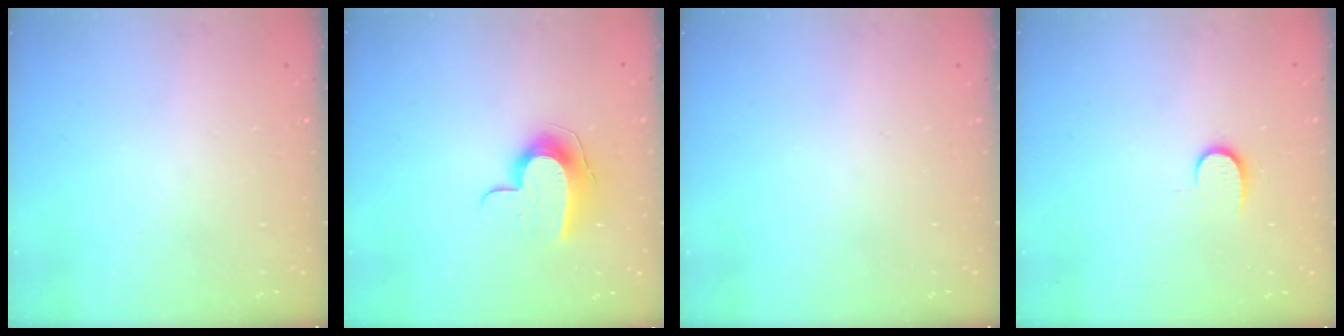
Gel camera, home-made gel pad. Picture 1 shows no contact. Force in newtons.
{"total": 9.6, "press": 9.6, "slide": 0.2}
{"total": 0.0}
{"total": 6.1, "press": 6.1, "slide": 0.6}